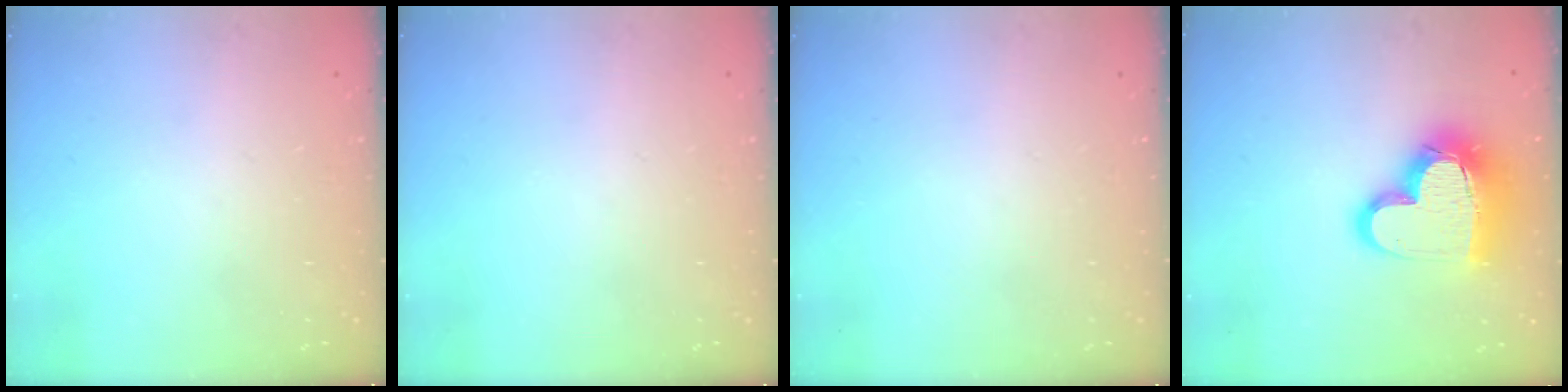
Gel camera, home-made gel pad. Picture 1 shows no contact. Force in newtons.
{"total": 0.0}
{"total": 0.0}
{"total": 19.4, "press": 19.3, "slide": 1.7}